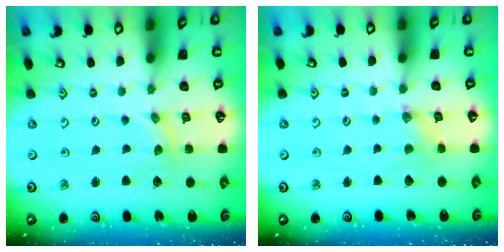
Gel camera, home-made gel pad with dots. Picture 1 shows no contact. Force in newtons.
{"total": 0.9, "press": 0.9, "slide": 0.3}